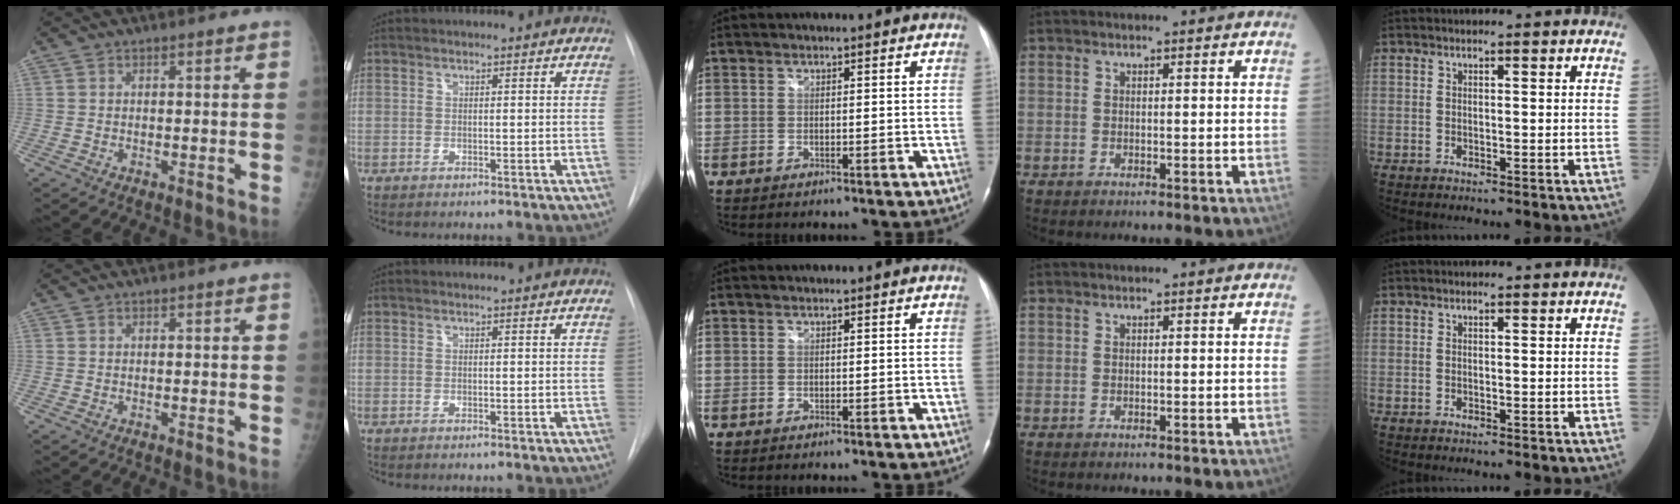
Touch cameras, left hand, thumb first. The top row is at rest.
{}